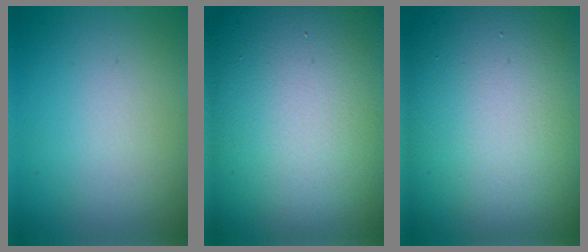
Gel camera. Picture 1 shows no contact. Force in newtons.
{"total": 23.8, "press": 23.8, "slide": 0.7}
{"total": 19.2, "press": 19.1, "slide": 0.9}